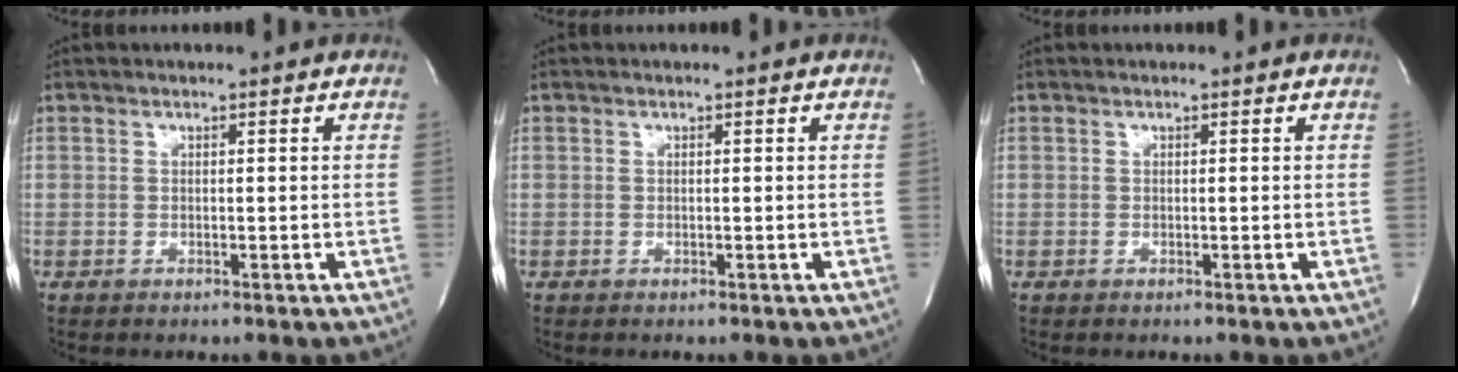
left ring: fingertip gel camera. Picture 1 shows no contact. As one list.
[{"total": 0.0}, {"total": 0.0}]